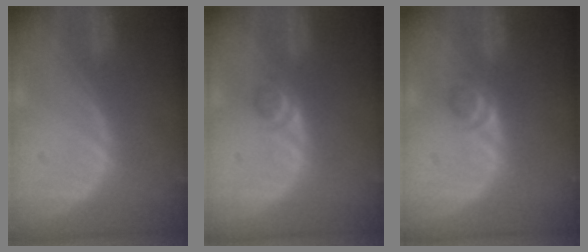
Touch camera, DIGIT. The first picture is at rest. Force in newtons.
{"total": 1.9, "press": 1.7, "slide": 0.8}
{"total": 2.2, "press": 2.0, "slide": 0.9}